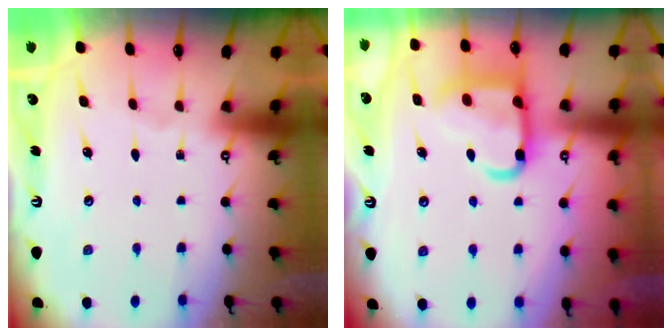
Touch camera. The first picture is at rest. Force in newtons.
{"total": 16.8, "press": 16.7, "slide": 1.6}